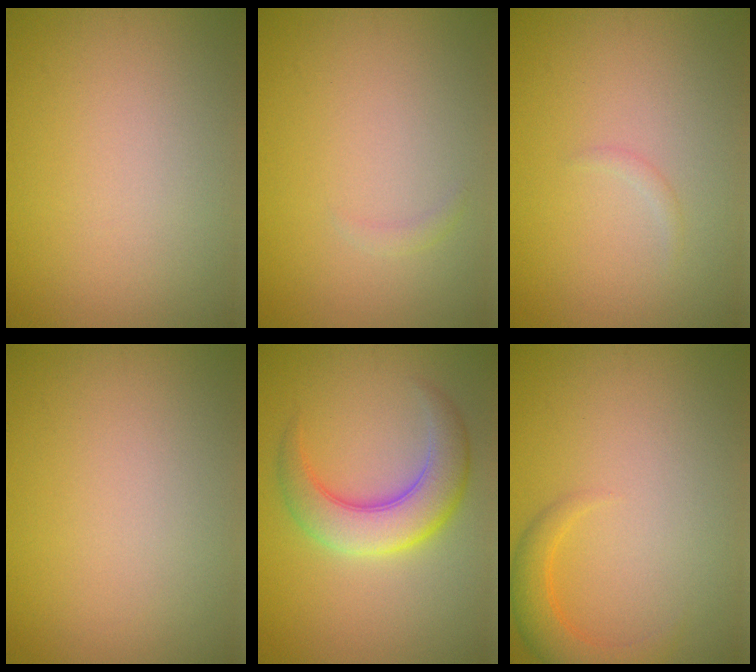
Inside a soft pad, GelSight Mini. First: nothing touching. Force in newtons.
{"total": 0.7, "press": 0.7, "slide": 0.0}
{"total": 0.6, "press": 0.6, "slide": 0.0}
{"total": 0.0}
{"total": 5.7, "press": 5.7, "slide": 0.1}
{"total": 2.8, "press": 2.8, "slide": 0.2}